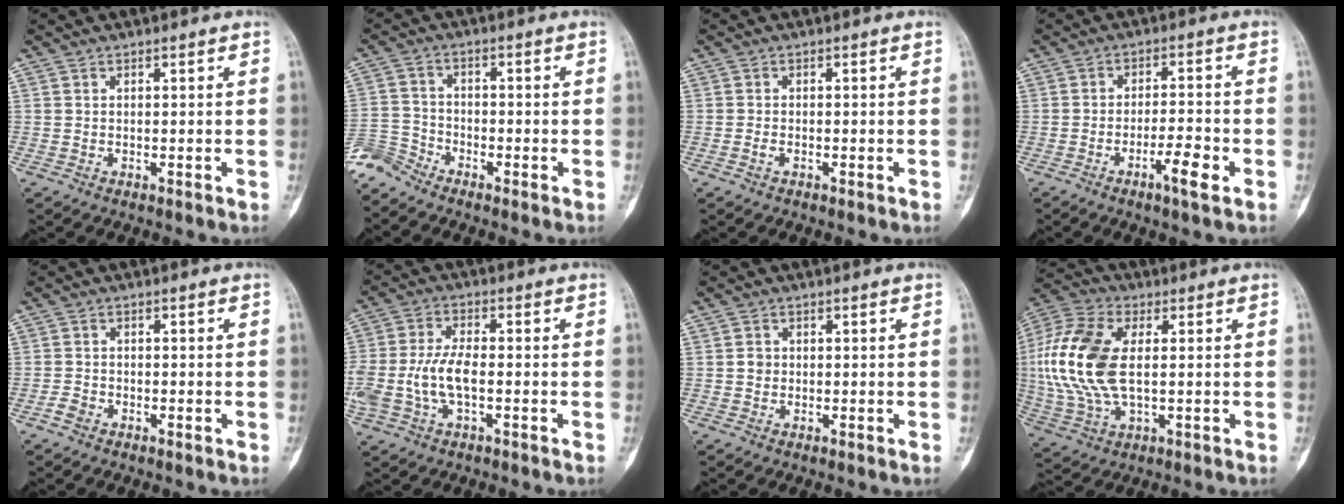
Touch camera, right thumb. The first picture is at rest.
{"total": 5.1, "force": [-4.9, 1.1, 0.1], "torque": [-0.008, 0.011, -0.110]}
{"total": 0.8, "force": [-0.5, 0.5, 0.4], "torque": [-0.012, 0.001, -0.011]}
{"total": 5.8, "force": [-2.9, 1.0, 4.9], "torque": [-0.086, 0.017, -0.050]}
{"total": 1.8, "force": [-1.1, 1.2, 0.7], "torque": [-0.010, 0.005, -0.025]}
{"total": 9.1, "force": [-1.6, 4.5, 7.7], "torque": [-0.178, 0.024, -0.031]}
{"total": 1.5, "force": [0.0, 1.4, 0.6], "torque": [-0.004, 0.004, -0.001]}
{"total": 17.3, "force": [1.3, 9.6, 14.4], "torque": [-0.325, 0.008, 0.026]}